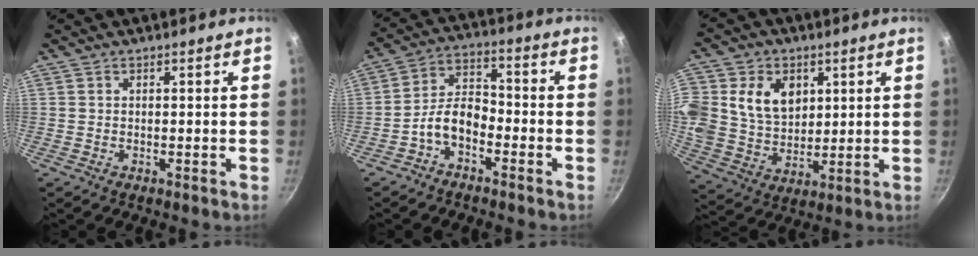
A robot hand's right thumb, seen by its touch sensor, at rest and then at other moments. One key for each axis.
{"total": 7.3, "fx": -3.8, "fy": 4.1, "fz": 4.7, "tx": -0.074, "ty": 0.050, "tz": -0.079}
{"total": 16.1, "fx": 4.2, "fy": 12.7, "fz": 9.0, "tx": -0.171, "ty": -0.004, "tz": 0.081}